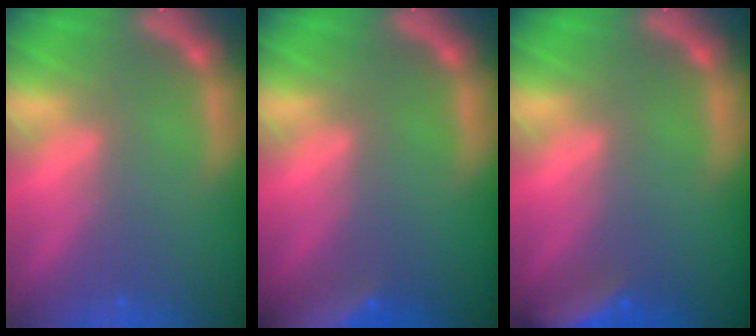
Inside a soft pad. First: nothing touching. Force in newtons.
{"total": 10.0}
{"total": 6.5}